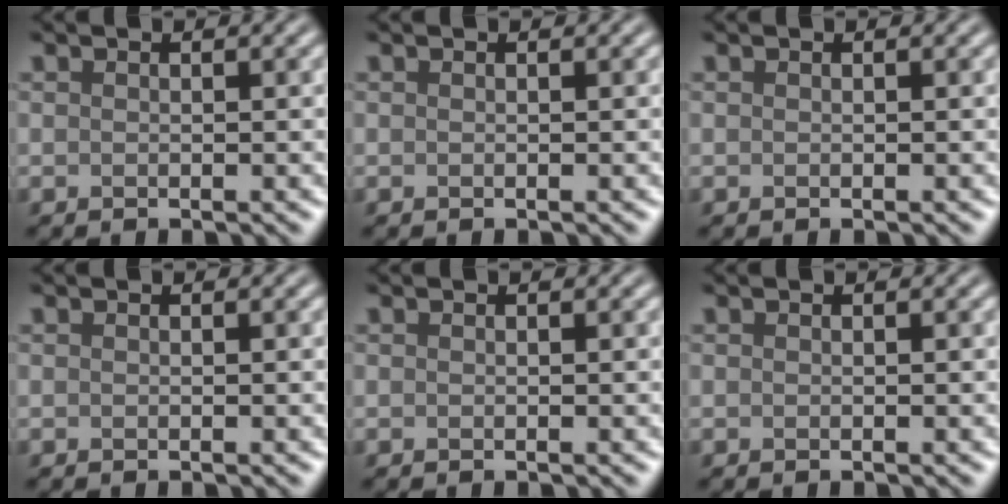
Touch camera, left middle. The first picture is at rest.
{"total": 0.0}
{"total": 0.0}
{"total": 0.0}
{"total": 0.0}
{"total": 0.0}